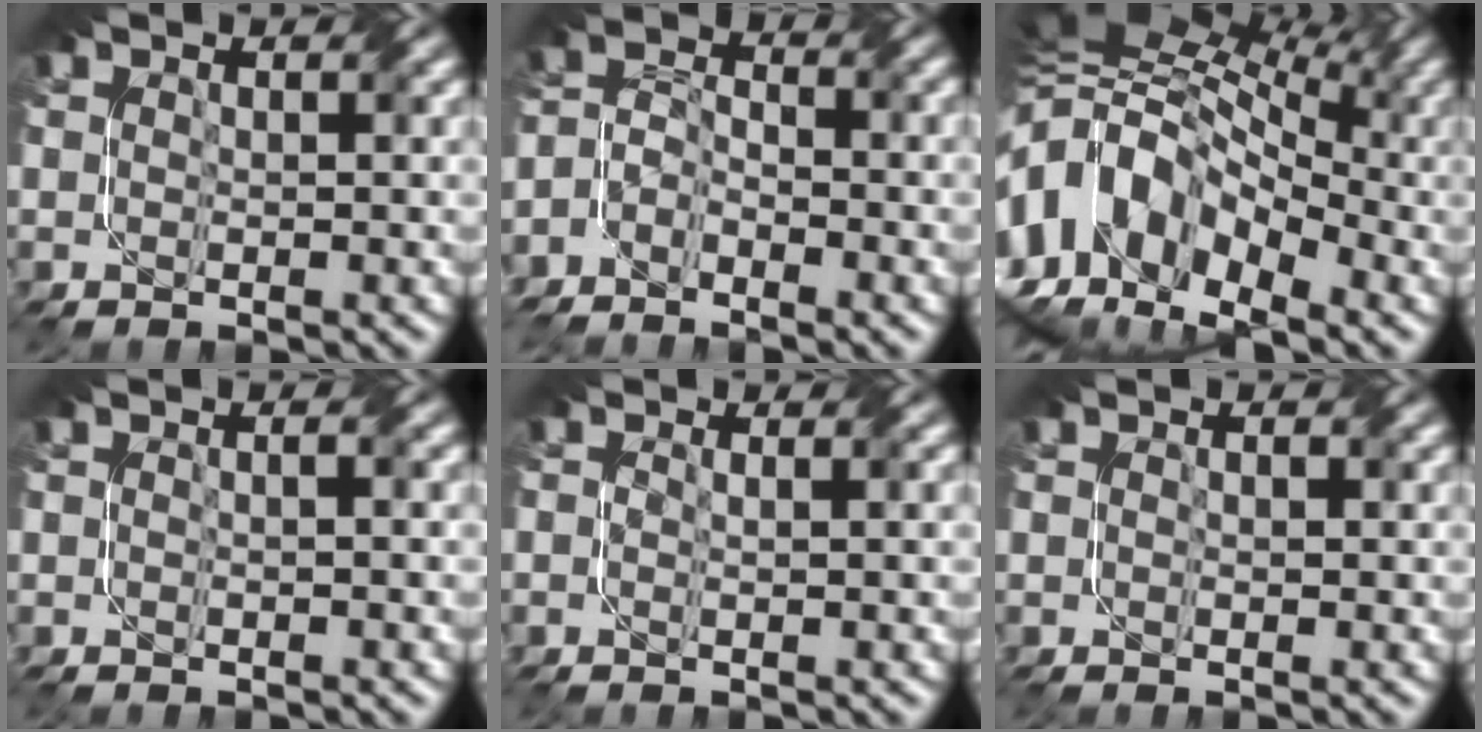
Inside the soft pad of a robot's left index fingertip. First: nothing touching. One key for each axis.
{"total": 3.9, "fx": -3.1, "fy": 1.8, "fz": 1.7, "tx": -0.035, "ty": 0.000, "tz": -0.067}
{"total": 15.4, "fx": -2.5, "fy": 10.4, "fz": 11.0, "tx": -0.220, "ty": 0.007, "tz": -0.045}
{"total": 1.0, "fx": -0.5, "fy": 0.2, "fz": 0.8, "tx": -0.013, "ty": -0.003, "tz": -0.011}
{"total": 1.6, "fx": 0.3, "fy": 0.7, "fz": 1.3, "tx": -0.013, "ty": 0.005, "tz": -0.013}
{"total": 0.9, "fx": -0.1, "fy": 0.5, "fz": 0.7, "tx": -0.012, "ty": -0.002, "tz": -0.003}